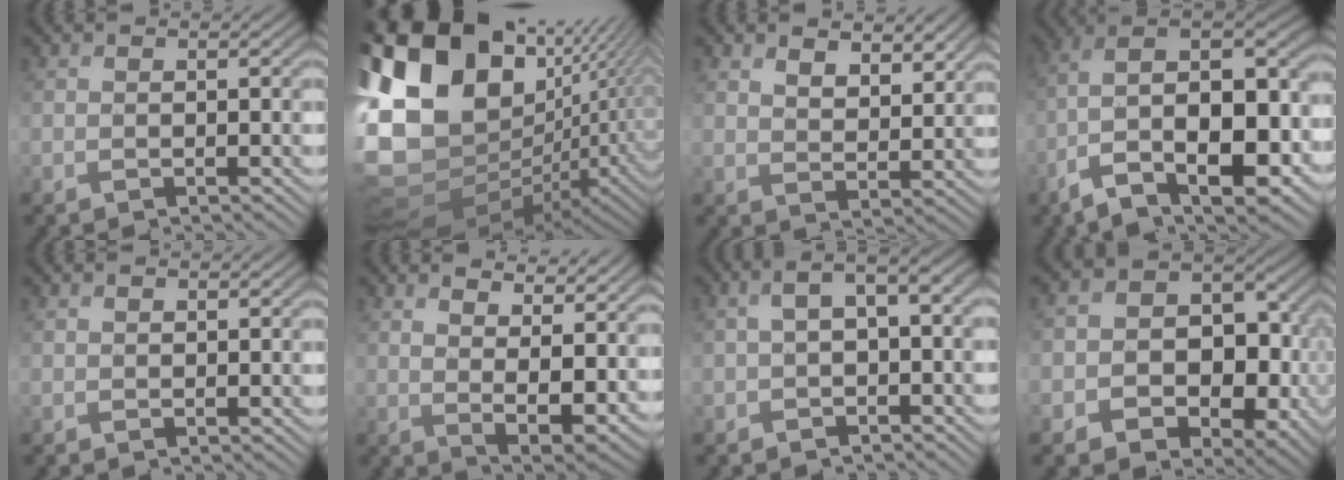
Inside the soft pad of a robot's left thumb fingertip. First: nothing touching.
{"total": 18.9, "force": [3.0, 12.1, 14.2], "torque": [-0.302, 0.016, 0.075]}
{"total": 5.8, "force": [3.9, 2.9, 3.2], "torque": [-0.062, -0.009, 0.074]}
{"total": 16.9, "force": [-6.4, 7.5, 13.7], "torque": [-0.242, -0.017, -0.101]}
{"total": 0.6, "force": [0.4, 0.4, 0.2], "torque": [-0.008, 0.001, 0.015]}
{"total": 11.2, "force": [5.8, 4.7, 8.3], "torque": [-0.145, 0.000, 0.092]}
{"total": 4.5, "force": [0.4, 2.0, 4.0], "torque": [-0.078, 0.008, 0.005]}
{"total": 14.7, "force": [-2.6, 11.8, 8.3], "torque": [-0.144, -0.044, -0.036]}